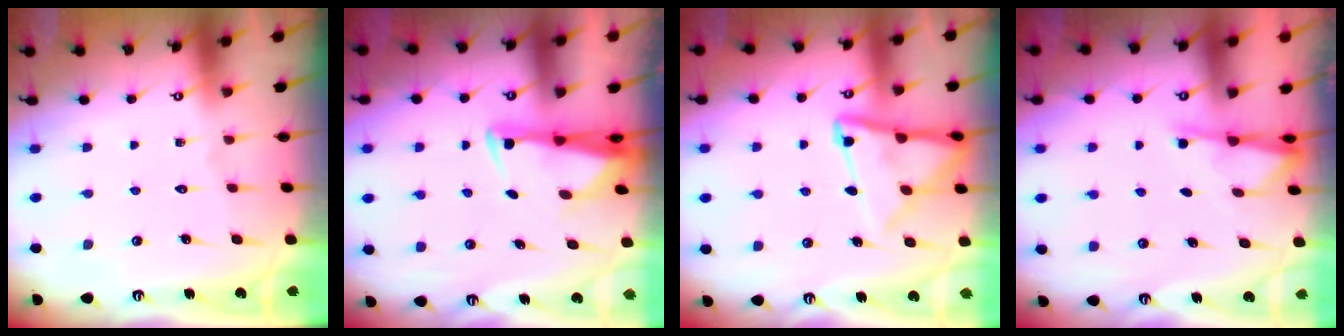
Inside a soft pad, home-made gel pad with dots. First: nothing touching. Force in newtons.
{"total": 2.8, "press": 2.7, "slide": 1.0}
{"total": 11.1, "press": 11.1, "slide": 1.0}
{"total": 2.3, "press": 2.2, "slide": 0.3}